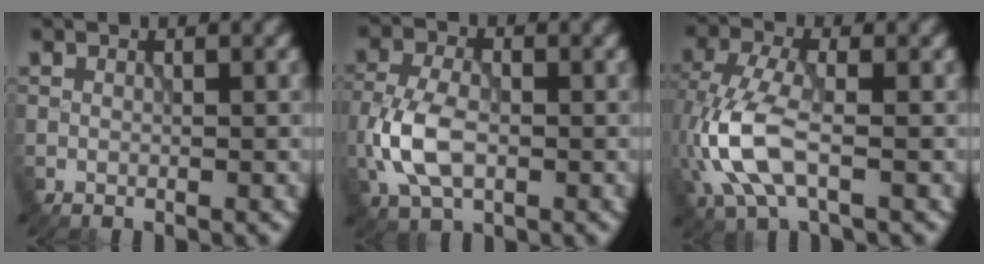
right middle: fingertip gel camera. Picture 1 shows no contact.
{"total": 5.5, "force": [-1.4, 3.2, 4.2], "torque": [-0.098, -0.002, -0.032]}
{"total": 6.7, "force": [-1.6, 3.1, 5.7], "torque": [-0.146, 0.004, -0.035]}